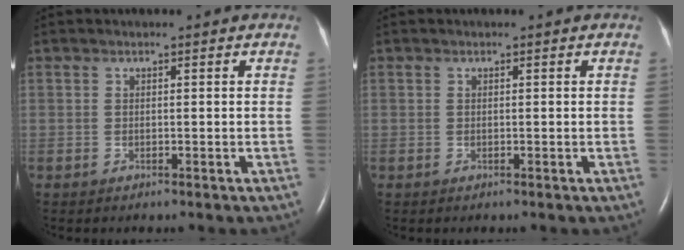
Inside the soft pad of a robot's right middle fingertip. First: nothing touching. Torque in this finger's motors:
{"motor_torque": [0.05, -0.08, 0.00, 0.00]}